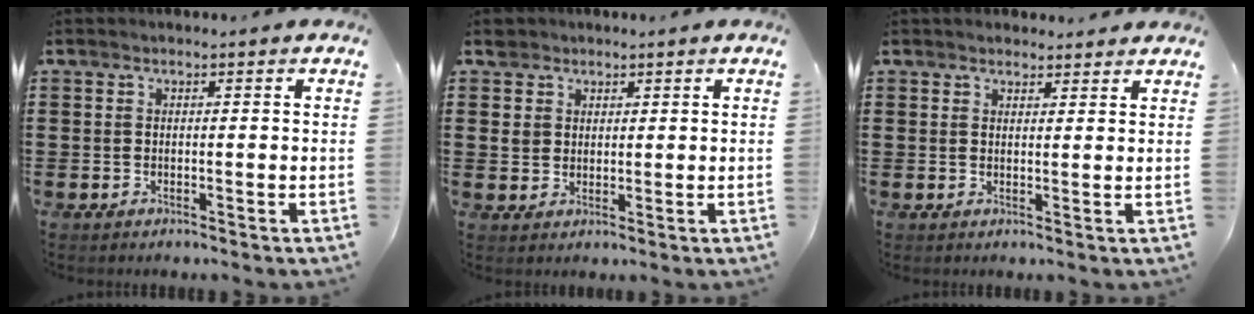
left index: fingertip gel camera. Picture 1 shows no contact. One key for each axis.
{"total": 3.4, "fx": 2.0, "fy": 2.8, "fz": 0.2, "tx": -0.009, "ty": 0.009, "tz": 0.036}
{"total": 2.1, "fx": 2.0, "fy": 0.5, "fz": 0.0, "tx": -0.004, "ty": -0.001, "tz": 0.040}